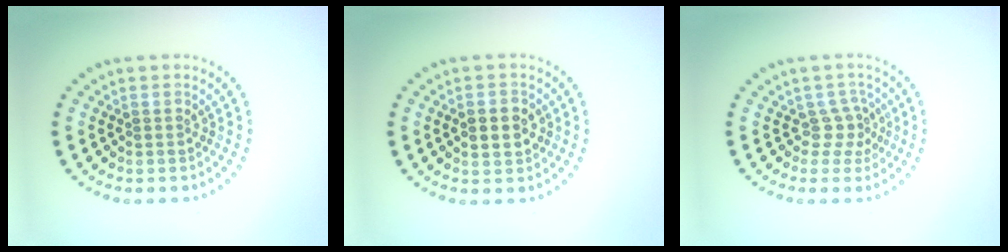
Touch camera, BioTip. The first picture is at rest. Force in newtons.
{"total": 2.4, "press": 2.4, "slide": 0.1}
{"total": 2.1, "press": 1.4, "slide": 1.5}